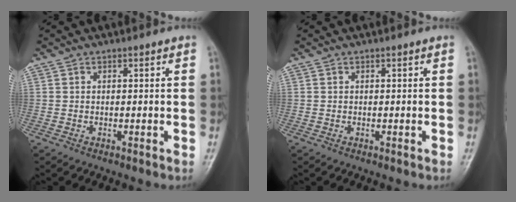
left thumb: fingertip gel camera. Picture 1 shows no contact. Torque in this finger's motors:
{"motor_torque": [0.00, 0.00, -0.03, -0.09, 0.00]}